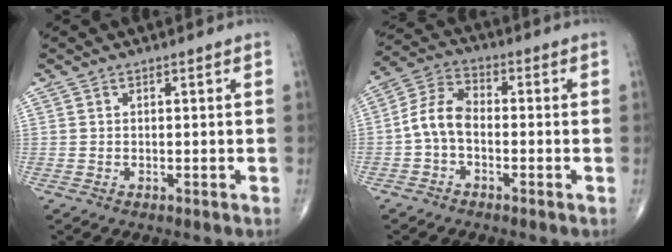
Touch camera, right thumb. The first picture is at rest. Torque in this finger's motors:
{"motor_torque": [0.22, 0.21, 0.25, -0.14, 0.11]}